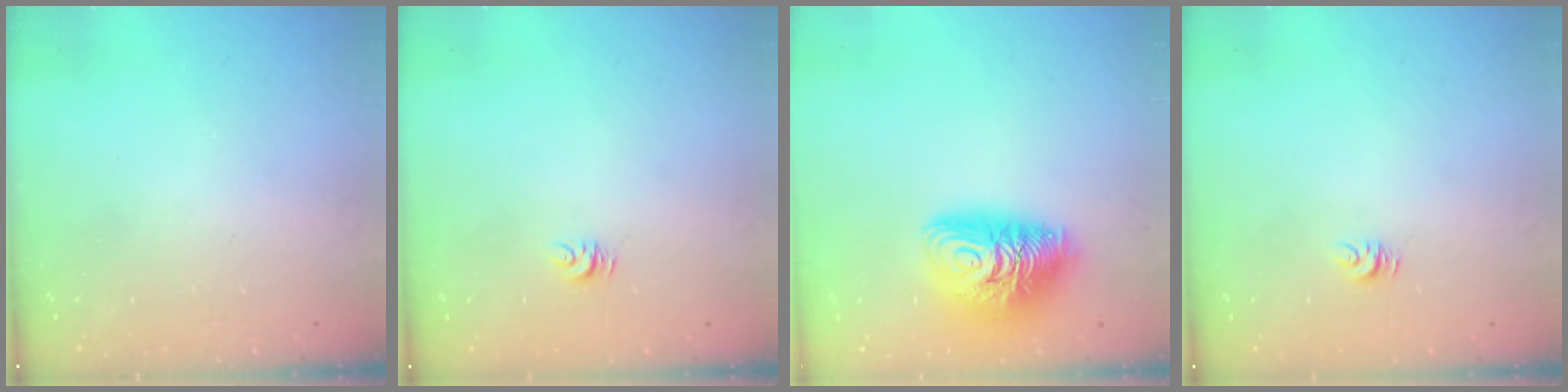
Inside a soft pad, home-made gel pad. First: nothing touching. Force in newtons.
{"total": 3.9, "press": 3.9, "slide": 0.3}
{"total": 13.7, "press": 13.7, "slide": 1.1}
{"total": 3.9, "press": 3.9, "slide": 0.3}